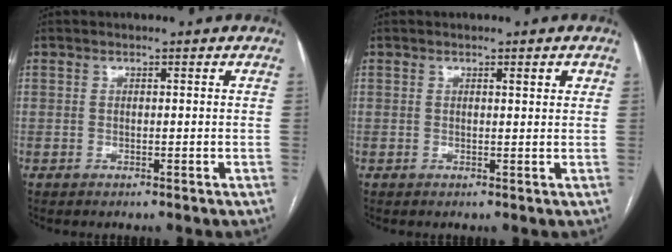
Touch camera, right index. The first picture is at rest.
{"total": 1.3, "force": [0.7, 0.2, 1.1], "torque": [-0.017, 0.000, 0.008]}